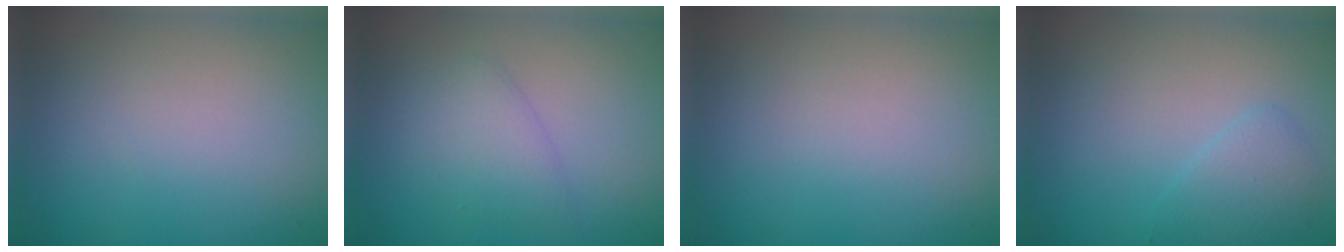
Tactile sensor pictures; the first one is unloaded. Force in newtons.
{"total": 2.4, "press": 2.4, "slide": 0.2}
{"total": 0.0}
{"total": 1.8, "press": 1.8, "slide": 0.1}